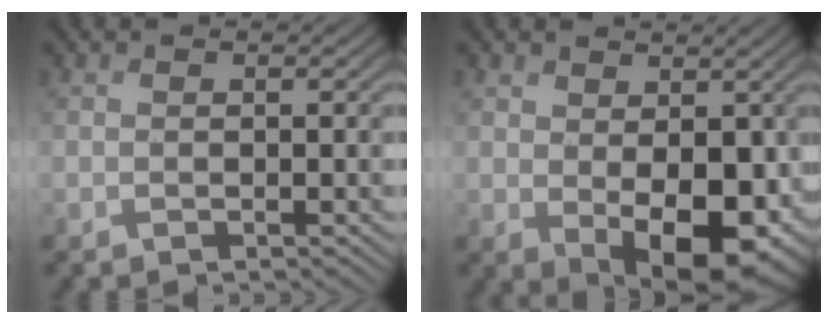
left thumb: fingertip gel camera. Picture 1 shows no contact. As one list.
[{"total": 9.6, "force": [-0.8, 5.9, 7.6], "torque": [-0.120, -0.032, 0.001]}]